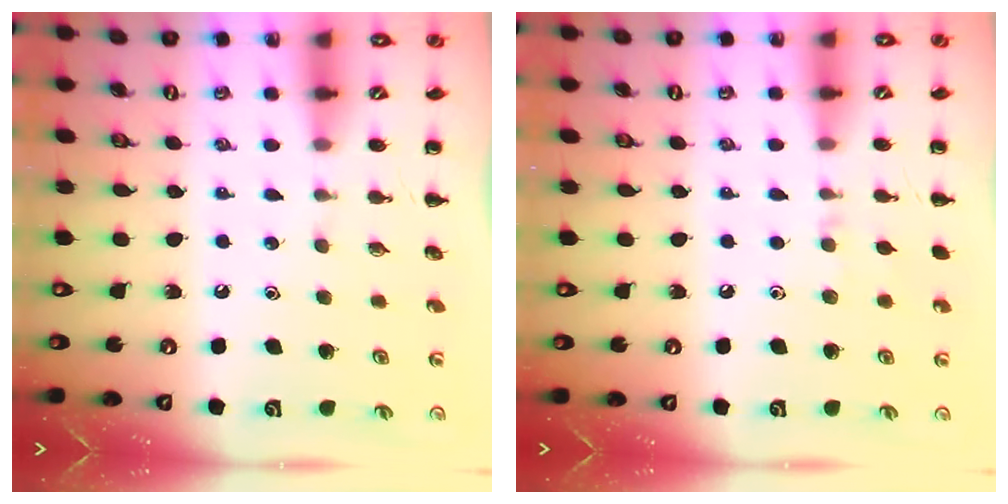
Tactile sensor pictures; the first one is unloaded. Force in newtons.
{"total": 4.1, "press": 3.9, "slide": 1.5}